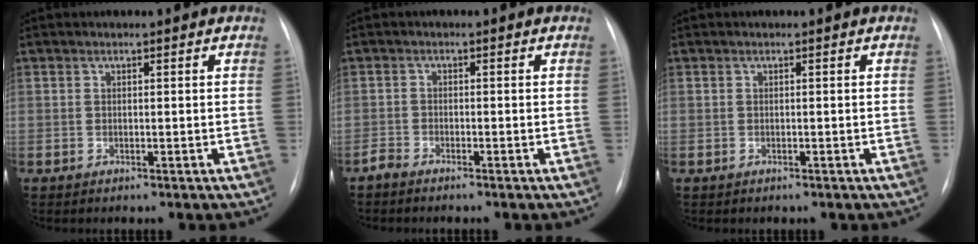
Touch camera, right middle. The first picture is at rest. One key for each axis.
{"total": 1.5, "fx": -1.5, "fy": 0.1, "fz": 0.3, "tx": -0.011, "ty": -0.002, "tz": -0.029}
{"total": 0.0}